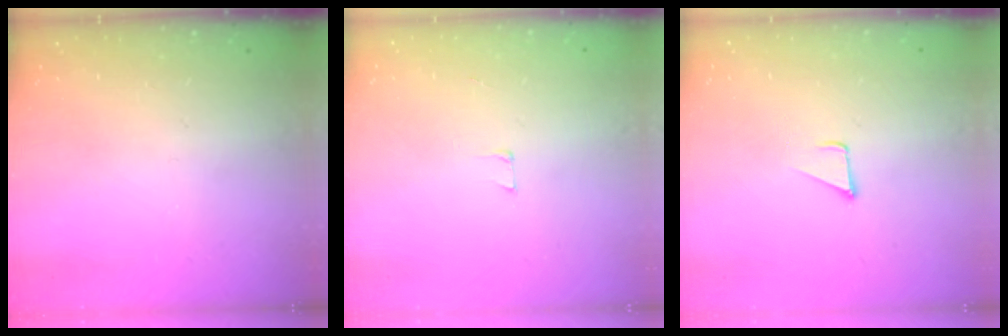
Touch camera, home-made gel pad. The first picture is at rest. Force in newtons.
{"total": 3.0, "press": 3.0, "slide": 0.2}
{"total": 1.7, "press": 1.7, "slide": 0.1}